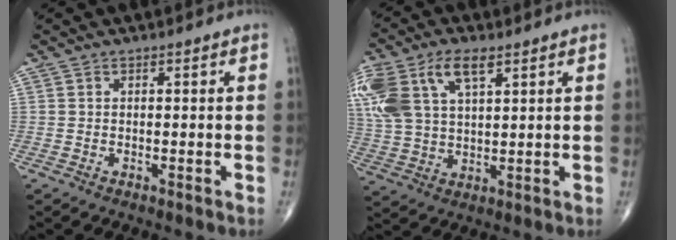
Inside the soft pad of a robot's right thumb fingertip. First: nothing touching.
{"total": 16.6, "force": [7.6, 8.6, 12.0], "torque": [-0.284, 0.008, 0.149]}